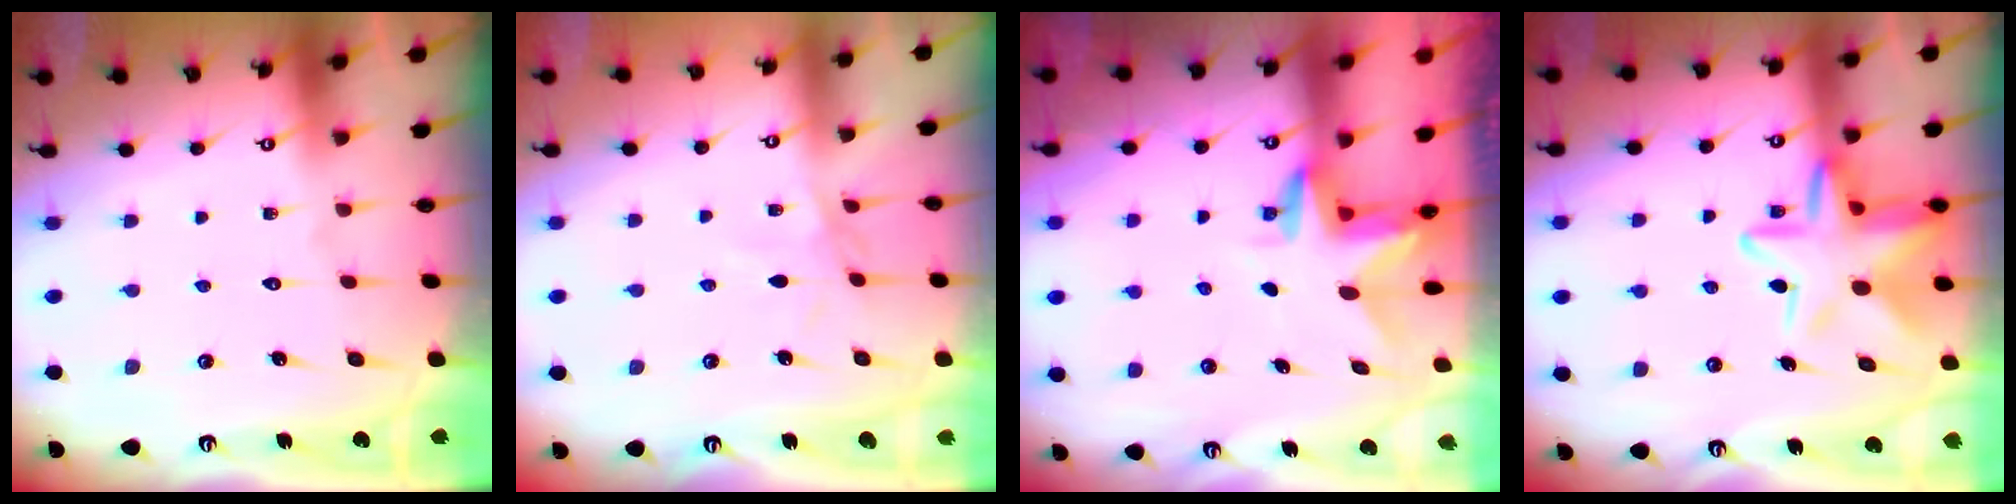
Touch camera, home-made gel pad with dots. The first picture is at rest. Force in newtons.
{"total": 2.9, "press": 2.8, "slide": 0.5}
{"total": 3.1, "press": 3.1, "slide": 0.2}
{"total": 15.2, "press": 15.1, "slide": 1.3}